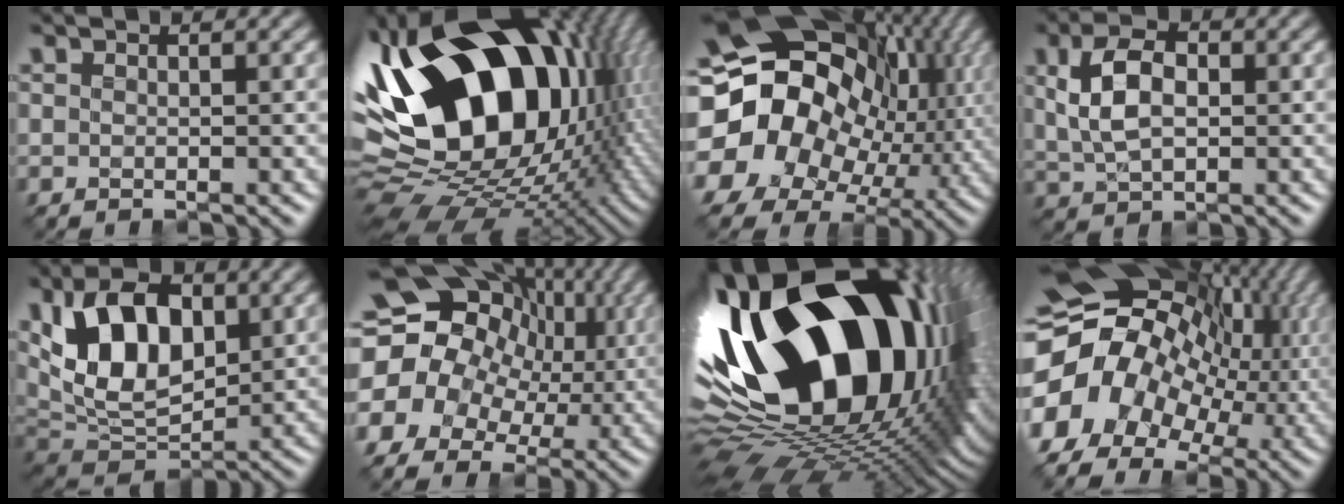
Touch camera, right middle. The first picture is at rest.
{"total": 21.3, "force": [2.5, 13.4, 16.4], "torque": [-0.304, 0.020, 0.023]}
{"total": 21.9, "force": [0.8, 18.7, 11.3], "torque": [-0.228, 0.013, -0.015]}
{"total": 5.2, "force": [0.3, 3.0, 4.2], "torque": [-0.079, 0.006, -0.001]}
{"total": 10.5, "force": [2.5, 6.0, 8.2], "torque": [-0.154, 0.011, 0.031]}
{"total": 18.4, "force": [2.5, 15.5, 9.6], "torque": [-0.187, 0.006, 0.018]}
{"total": 22.4, "force": [3.4, 12.6, 18.2], "torque": [-0.356, 0.005, 0.038]}
{"total": 17.4, "force": [-1.0, 13.4, 11.1], "torque": [-0.204, -0.008, -0.013]}